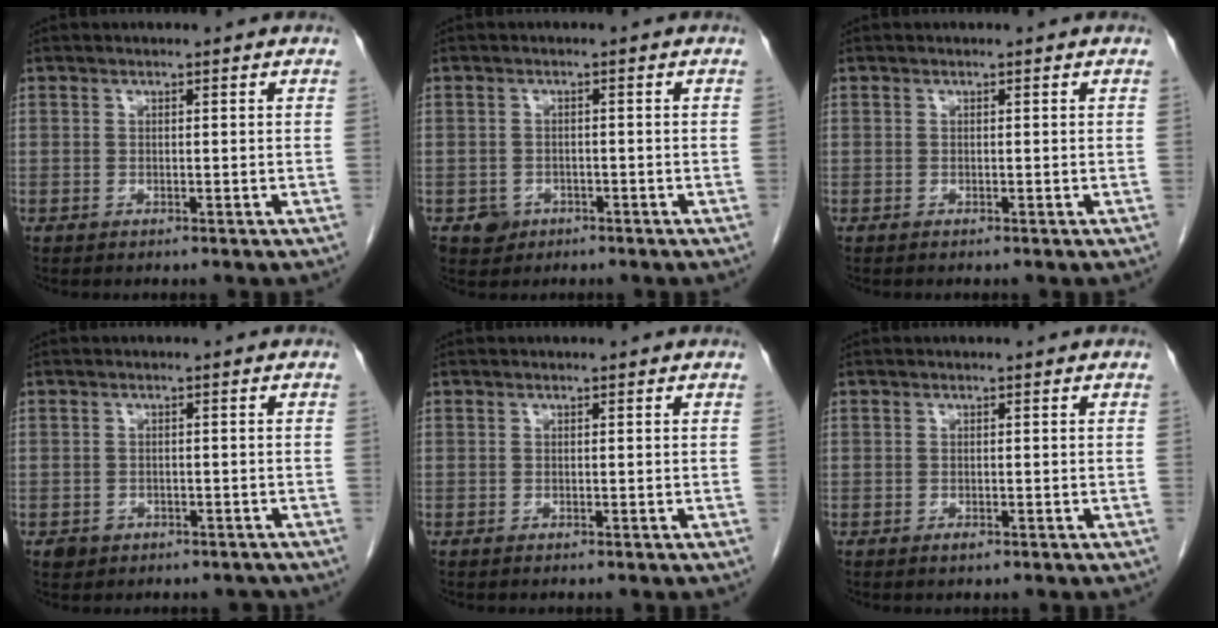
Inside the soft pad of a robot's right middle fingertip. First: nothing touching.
{"total": 2.4, "force": [-1.2, 2.0, 0.4], "torque": [-0.004, 0.008, -0.015]}
{"total": 0.0}
{"total": 3.0, "force": [-2.0, 2.3, 0.3], "torque": [0.000, 0.008, -0.026]}
{"total": 0.0}
{"total": 0.6, "force": [-0.4, 0.2, 0.4], "torque": [-0.009, 0.000, -0.004]}